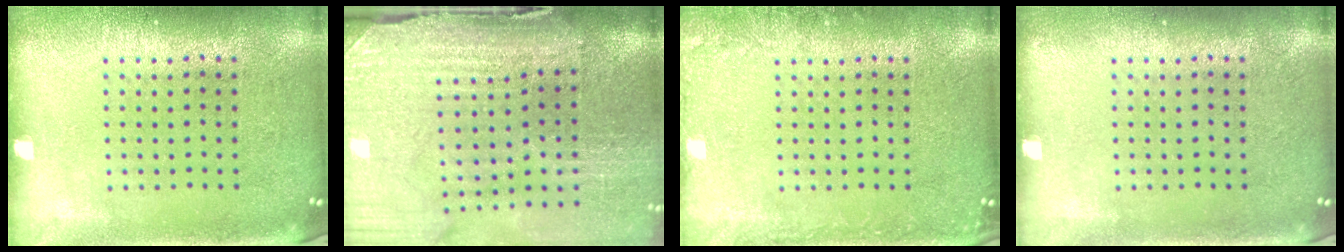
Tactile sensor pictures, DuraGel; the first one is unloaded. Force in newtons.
{"total": 4.0, "press": 3.4, "slide": 2.0}
{"total": 1.6, "press": 1.6, "slide": 0.3}
{"total": 0.0}